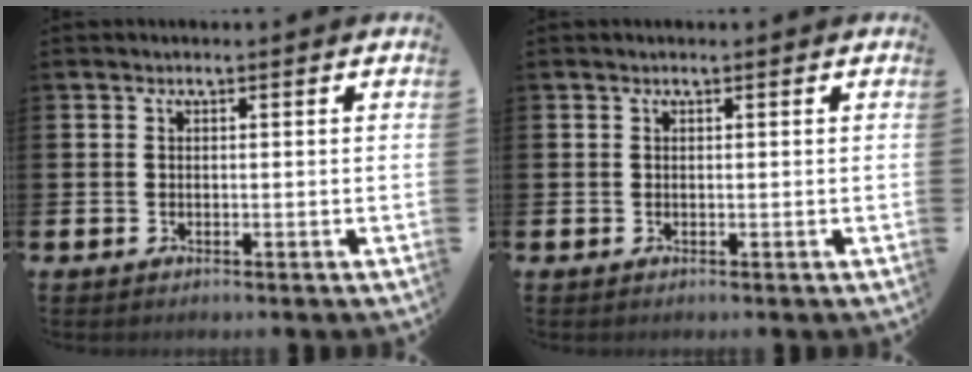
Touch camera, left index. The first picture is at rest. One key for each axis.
{"total": 0.0}